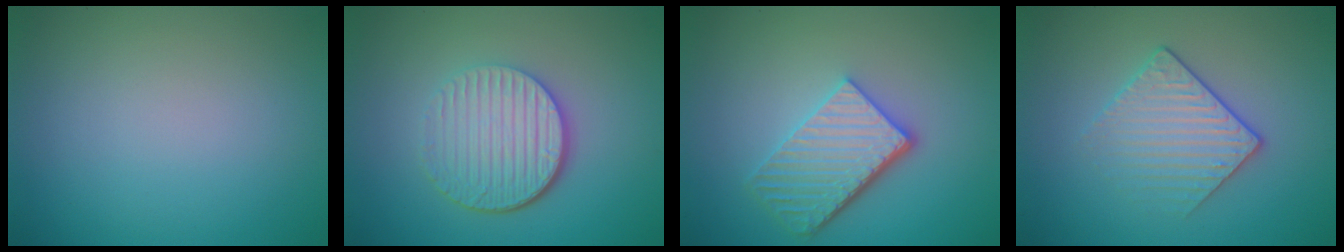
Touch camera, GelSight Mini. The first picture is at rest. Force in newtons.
{"total": 5.5, "press": 3.9, "slide": 3.9}
{"total": 4.9, "press": 3.9, "slide": 3.1}
{"total": 3.1, "press": 2.9, "slide": 1.2}